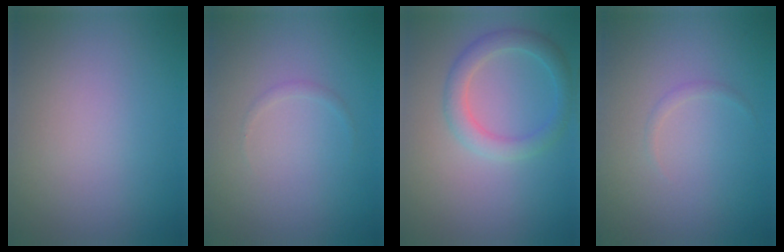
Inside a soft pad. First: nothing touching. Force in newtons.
{"total": 0.5, "press": 0.5, "slide": 0.0}
{"total": 2.8, "press": 2.8, "slide": 0.0}
{"total": 0.5, "press": 0.5, "slide": 0.0}